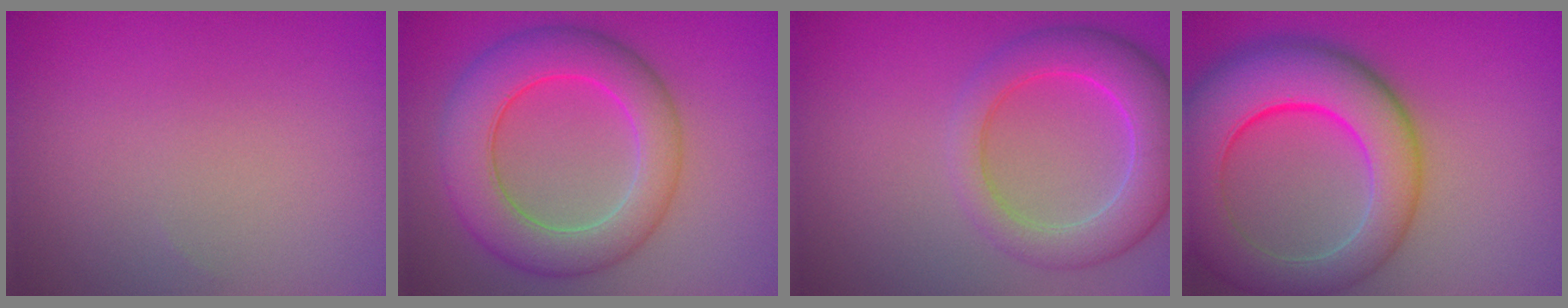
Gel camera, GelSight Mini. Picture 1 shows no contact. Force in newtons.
{"total": 8.1, "press": 8.1, "slide": 0.1}
{"total": 6.2, "press": 6.2, "slide": 0.3}
{"total": 10.9, "press": 10.9, "slide": 0.4}